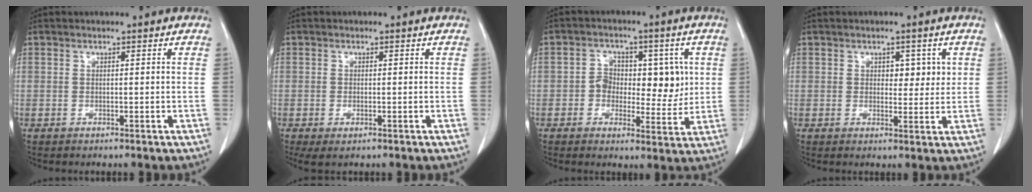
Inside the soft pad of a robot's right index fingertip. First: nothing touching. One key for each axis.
{"total": 2.3, "fx": -1.0, "fy": 0.9, "fz": 1.8, "tx": -0.039, "ty": -0.007, "tz": -0.009}
{"total": 7.3, "fx": 0.6, "fy": 5.4, "fz": 4.9, "tx": -0.053, "ty": 0.020, "tz": 0.012}
{"total": 3.2, "fx": 1.1, "fy": 1.9, "fz": 2.4, "tx": -0.023, "ty": -0.002, "tz": 0.014}